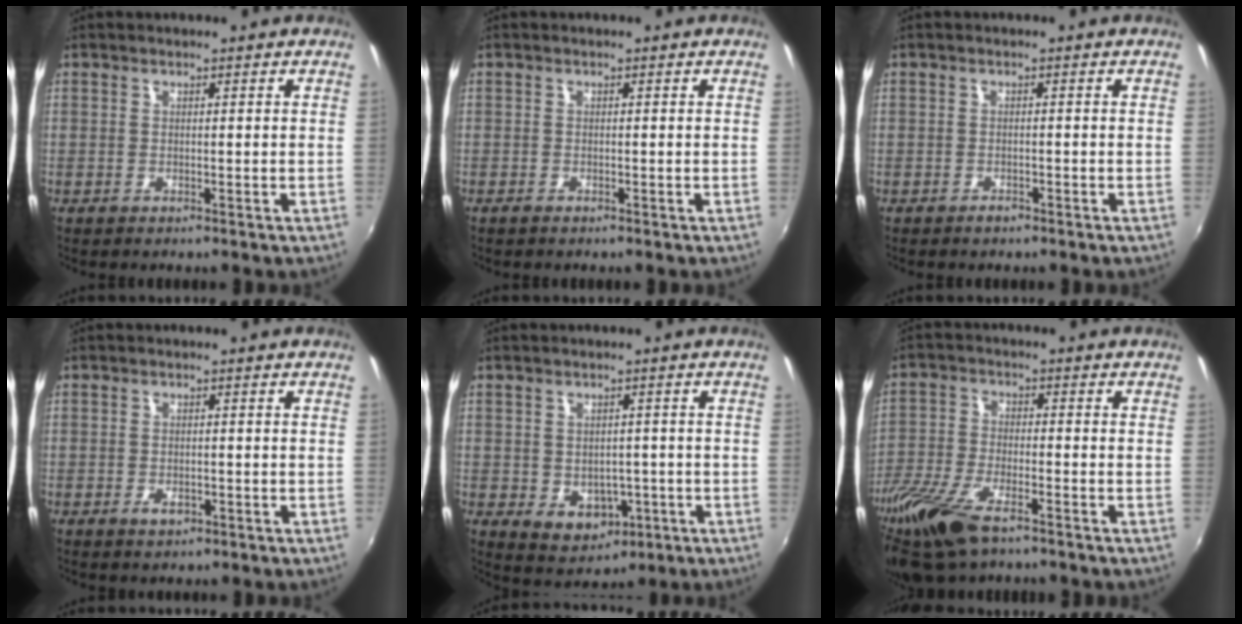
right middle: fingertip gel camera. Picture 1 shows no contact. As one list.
[{"total": 0.7, "force": [-0.6, 0.1, 0.3], "torque": [-0.007, -0.004, -0.013]}, {"total": 1.1, "force": [-1.0, 0.4, 0.3], "torque": [-0.007, -0.001, -0.016]}, {"total": 2.0, "force": [-1.1, 1.1, 1.2], "torque": [-0.023, -0.002, -0.017]}, {"total": 6.8, "force": [-2.1, 5.3, 3.7], "torque": [-0.070, -0.001, -0.011]}, {"total": 15.3, "force": [-10.6, 5.1, 9.8], "torque": [-0.230, -0.044, -0.207]}]